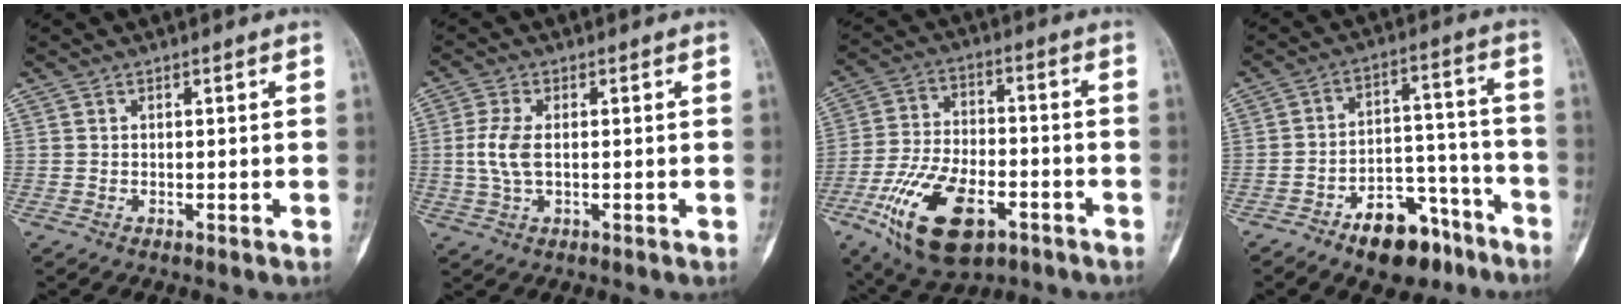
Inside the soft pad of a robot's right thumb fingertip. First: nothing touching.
{"total": 5.4, "force": [0.0, 2.7, 4.6], "torque": [-0.115, 0.002, -0.002]}
{"total": 18.0, "force": [-8.1, 9.4, 13.1], "torque": [-0.237, 0.025, -0.134]}
{"total": 13.3, "force": [-8.8, 7.2, 6.9], "torque": [-0.070, 0.085, -0.133]}